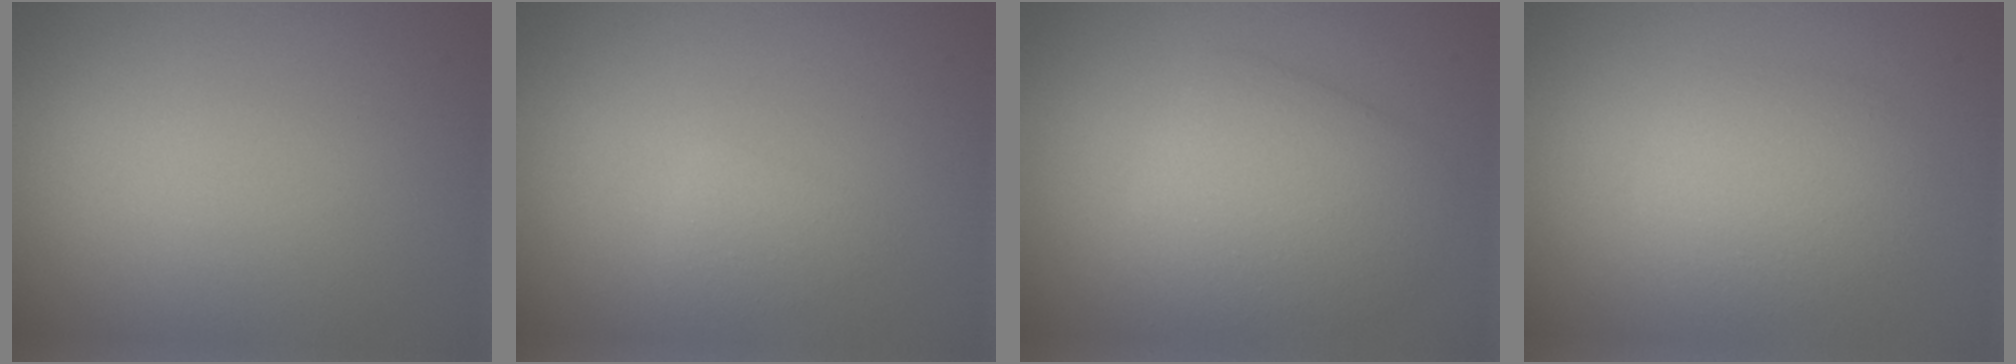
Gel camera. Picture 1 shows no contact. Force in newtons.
{"total": 1.2, "press": 1.2, "slide": 0.0}
{"total": 4.4, "press": 4.4, "slide": 0.3}
{"total": 2.8, "press": 2.8, "slide": 0.2}